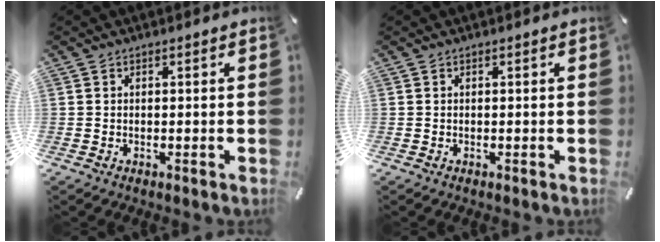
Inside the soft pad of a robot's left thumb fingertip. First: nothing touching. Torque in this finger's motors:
{"motor_torque": [-0.07, 0.07, -0.02, 0.14, 0.00]}